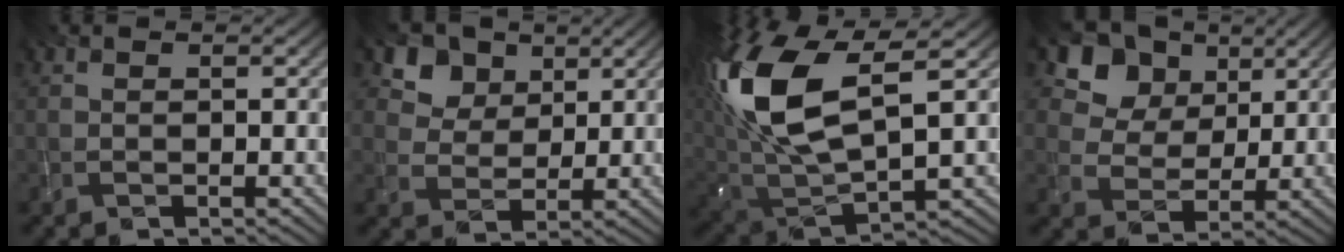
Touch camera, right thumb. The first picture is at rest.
{"total": 7.0, "force": [4.1, 4.9, 2.7], "torque": [-0.069, -0.016, 0.082]}
{"total": 15.6, "force": [4.8, 7.3, 12.9], "torque": [-0.312, 0.015, 0.099]}
{"total": 11.7, "force": [6.4, 8.3, 5.2], "torque": [-0.144, 0.000, 0.135]}